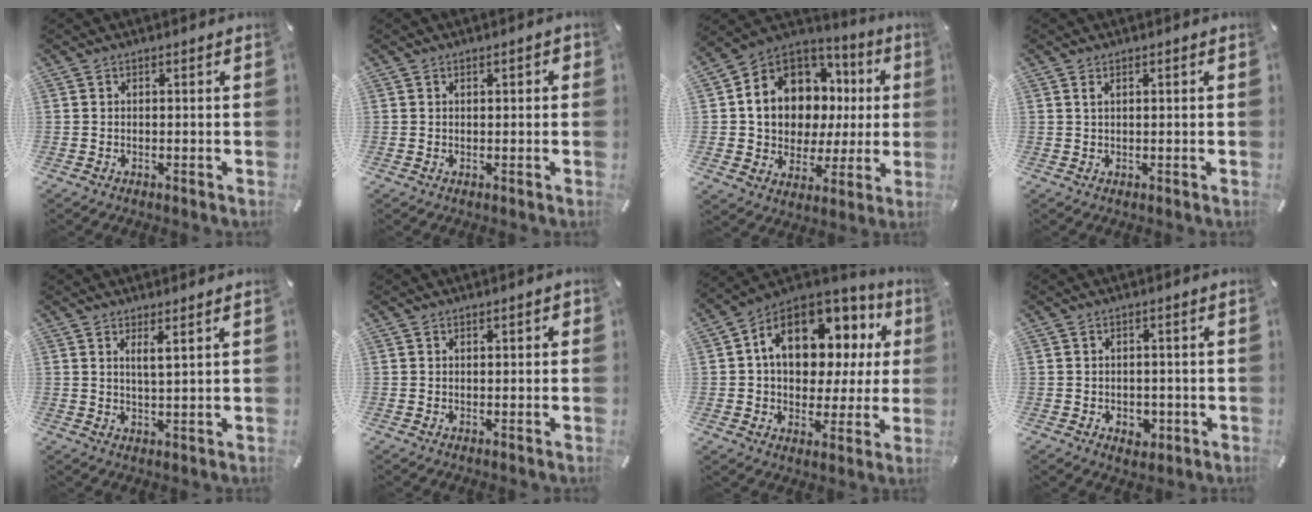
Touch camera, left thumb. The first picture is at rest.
{"total": 1.5, "force": [0.0, 0.9, 1.2], "torque": [-0.014, 0.002, -0.003]}
{"total": 12.4, "force": [3.4, 10.3, 6.1], "torque": [-0.114, -0.041, 0.072]}
{"total": 1.3, "force": [0.4, 0.4, 1.2], "torque": [-0.023, 0.001, 0.006]}
{"total": 3.2, "force": [1.9, 0.0, 2.6], "torque": [-0.055, -0.003, 0.032]}
{"total": 1.2, "force": [0.0, 0.7, 1.0], "torque": [-0.010, 0.001, -0.003]}
{"total": 16.1, "force": [5.3, 10.8, 10.6], "torque": [-0.170, -0.022, 0.096]}
{"total": 3.5, "force": [-1.0, 2.8, 1.9], "torque": [-0.022, 0.003, -0.017]}